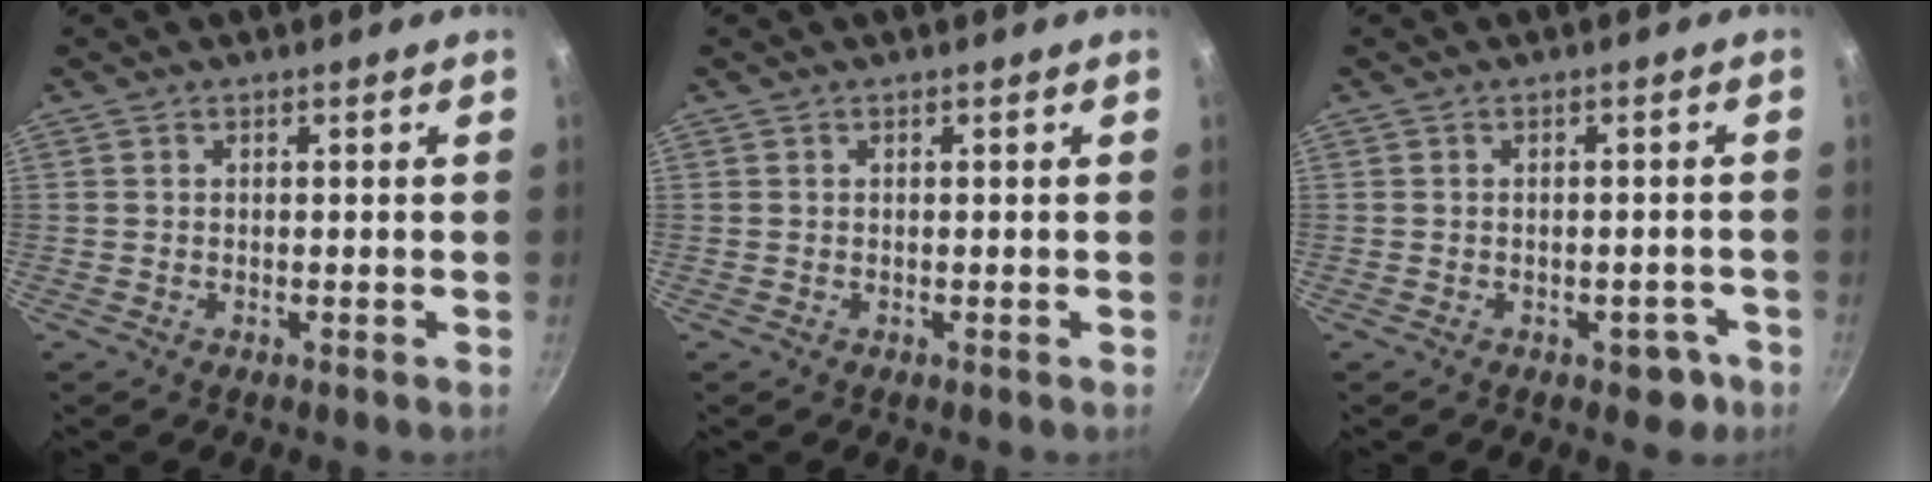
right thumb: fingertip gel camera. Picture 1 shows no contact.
{"total": 0.0}
{"total": 3.5, "force": [-1.8, 2.3, 2.0], "torque": [-0.005, 0.021, -0.006]}